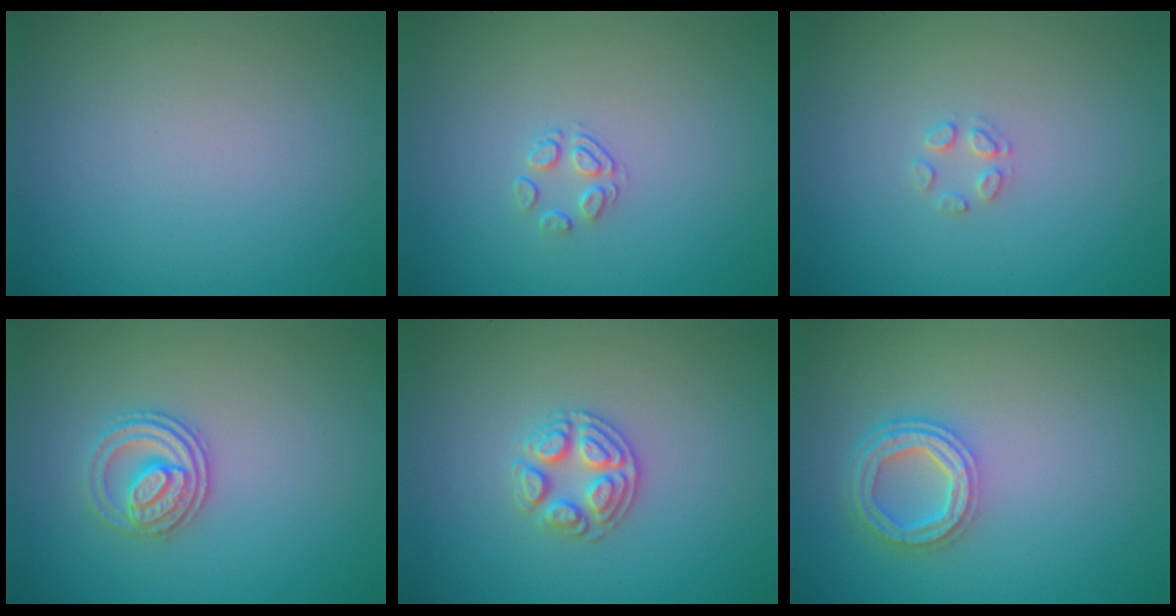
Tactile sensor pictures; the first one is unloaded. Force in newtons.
{"total": 1.5, "press": 0.8, "slide": 1.3}
{"total": 1.2, "press": 1.2, "slide": 0.1}
{"total": 2.8, "press": 2.6, "slide": 1.1}
{"total": 2.9, "press": 2.7, "slide": 1.0}
{"total": 4.1, "press": 3.1, "slide": 2.6}